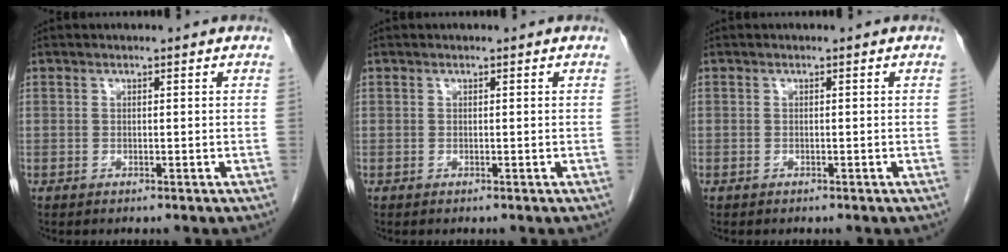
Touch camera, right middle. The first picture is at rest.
{"total": 0.0}
{"total": 0.0}